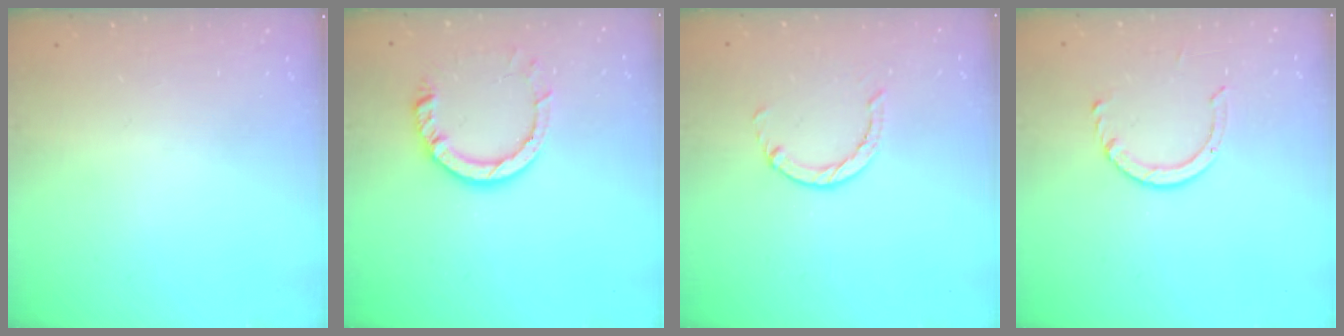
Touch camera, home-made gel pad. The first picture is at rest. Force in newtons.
{"total": 9.7, "press": 9.7, "slide": 1.1}
{"total": 1.4, "press": 1.4, "slide": 0.3}
{"total": 4.0, "press": 3.9, "slide": 0.5}